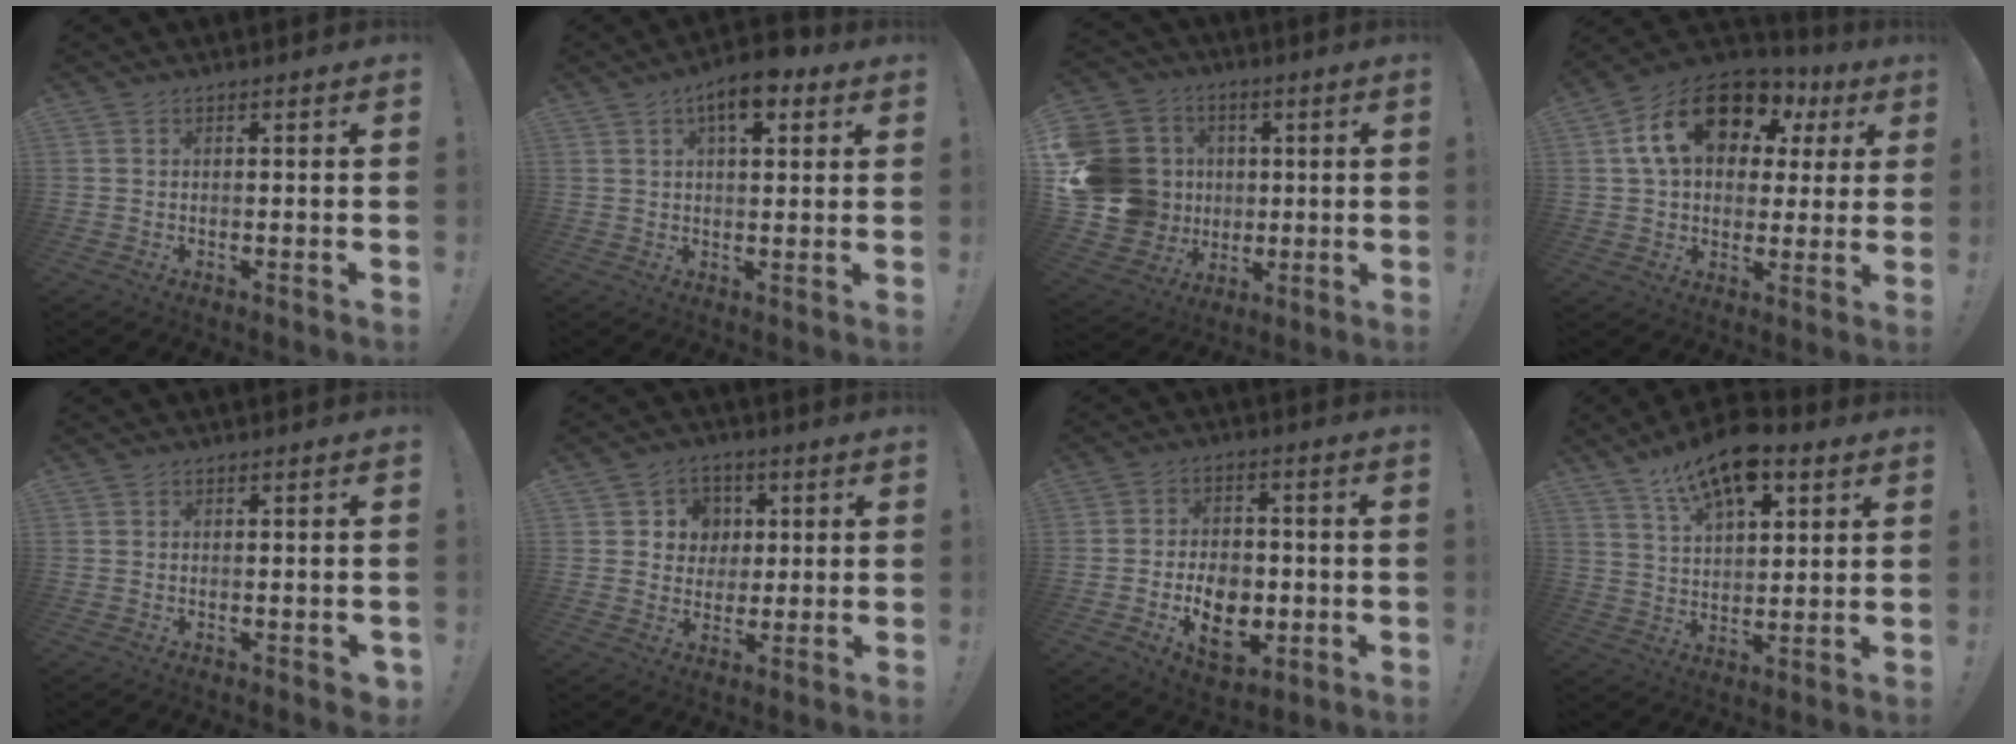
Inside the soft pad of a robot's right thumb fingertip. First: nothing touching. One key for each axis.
{"total": 8.7, "fx": 4.7, "fy": 3.8, "fz": 6.2, "tx": -0.093, "ty": -0.013, "tz": 0.080}
{"total": 20.9, "fx": 1.0, "fy": 18.5, "fz": 9.6, "tx": -0.181, "ty": 0.011, "tz": 0.064}
{"total": 19.4, "fx": 8.7, "fy": 11.8, "fz": 12.7, "tx": -0.203, "ty": -0.028, "tz": 0.157}
{"total": 0.8, "fx": -0.1, "fy": 0.5, "fz": 0.6, "tx": -0.010, "ty": 0.002, "tz": -0.001}
{"total": 6.9, "fx": 1.4, "fy": 6.6, "fz": 1.3, "tx": -0.015, "ty": -0.009, "tz": 0.030}
{"total": 11.9, "fx": -3.7, "fy": 8.5, "fz": 7.4, "tx": -0.116, "ty": 0.017, "tz": -0.058}
{"total": 13.8, "fx": 8.9, "fy": 6.2, "fz": 8.5, "tx": -0.141, "ty": -0.044, "tz": 0.158}